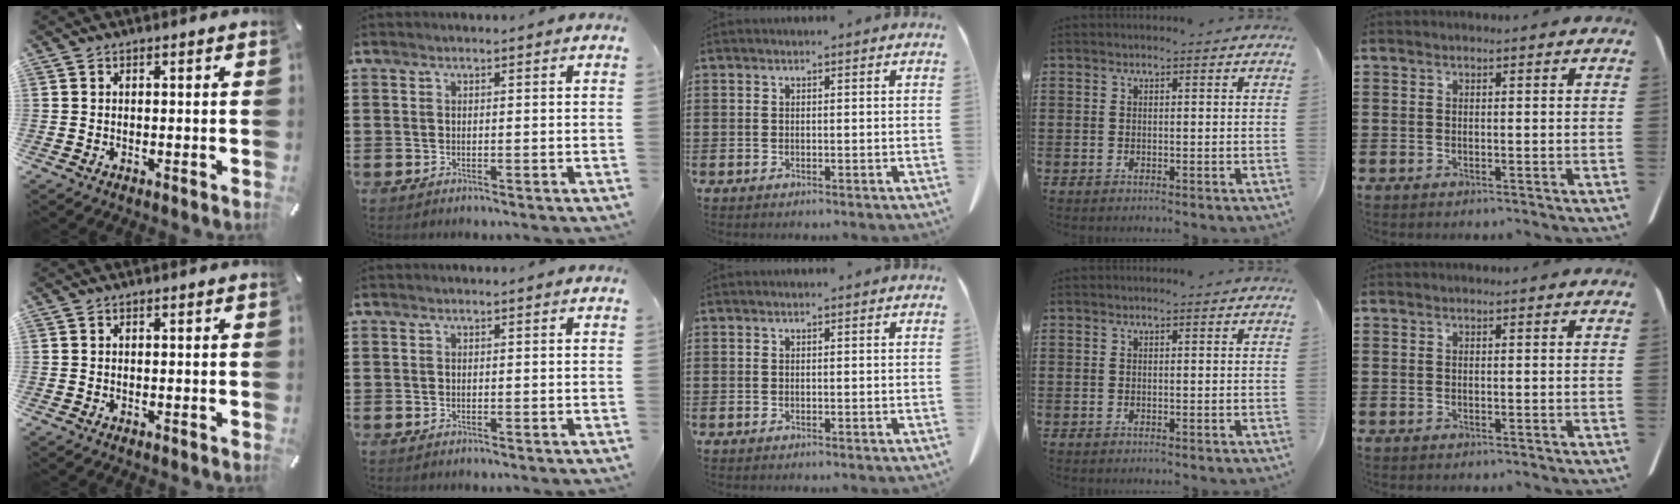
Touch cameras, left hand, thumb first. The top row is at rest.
{}